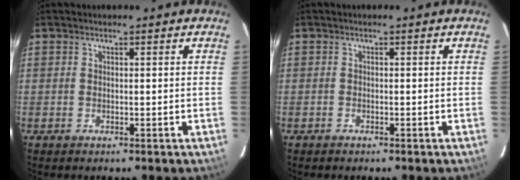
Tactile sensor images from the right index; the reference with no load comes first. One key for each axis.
{"total": 0.7, "fx": -0.6, "fy": 0.4, "fz": 0.0, "tx": -0.002, "ty": 0.003, "tz": -0.011}